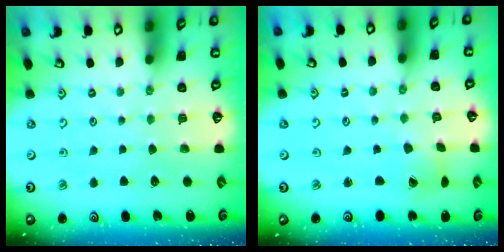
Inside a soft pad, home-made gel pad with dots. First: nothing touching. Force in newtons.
{"total": 1.8, "press": 1.7, "slide": 0.2}